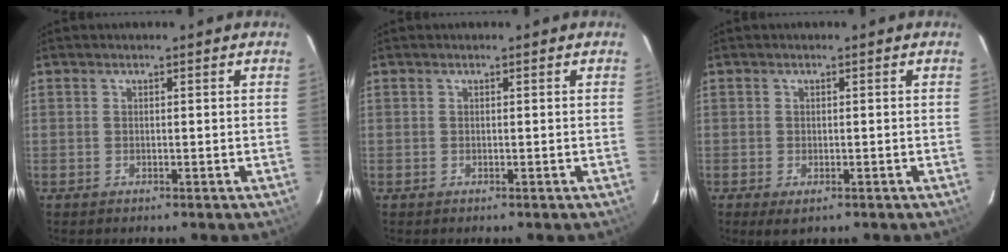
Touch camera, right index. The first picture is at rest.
{"total": 0.0}
{"total": 2.6, "force": [-1.4, 1.4, 1.8], "torque": [-0.034, -0.010, -0.020]}